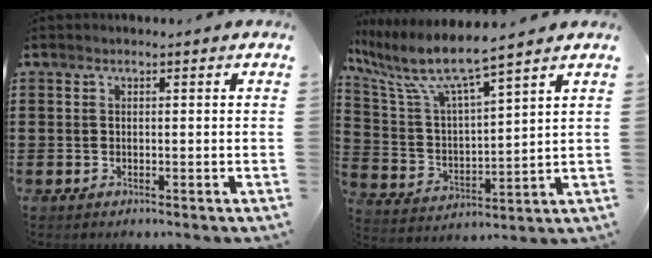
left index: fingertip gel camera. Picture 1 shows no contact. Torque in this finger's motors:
{"motor_torque": [2.14, 0.00, 0.31, 0.21]}